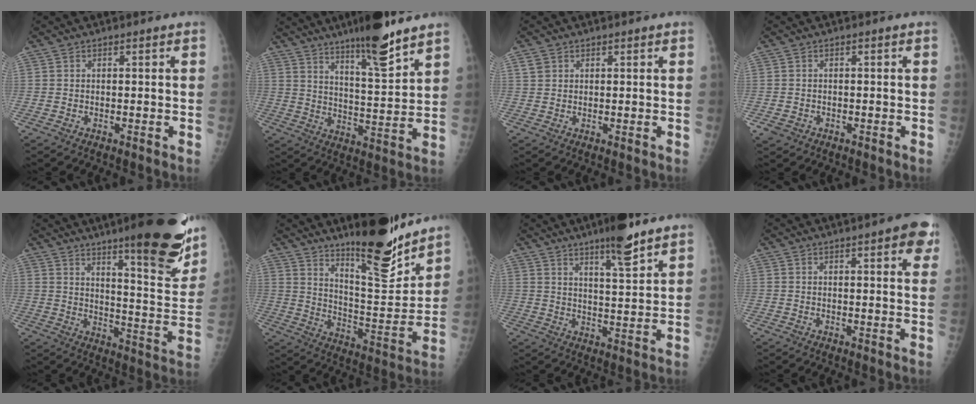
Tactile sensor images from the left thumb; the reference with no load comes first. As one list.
[{"total": 13.1, "force": [9.5, 1.8, 8.7], "torque": [-0.127, -0.065, 0.156]}, {"total": 1.8, "force": [1.1, 1.3, 0.6], "torque": [-0.002, -0.002, 0.018]}, {"total": 1.7, "force": [-0.8, 1.5, 0.5], "torque": [-0.010, 0.003, -0.009]}, {"total": 22.7, "force": [14.8, 4.0, 16.7], "torque": [-0.203, -0.078, 0.209]}, {"total": 17.5, "force": [13.6, 3.8, 10.3], "torque": [-0.114, -0.109, 0.222]}, {"total": 9.1, "force": [6.4, 1.2, 6.3], "torque": [-0.090, -0.039, 0.102]}, {"total": 6.9, "force": [3.5, 1.6, 5.7], "torque": [-0.055, -0.007, 0.038]}]